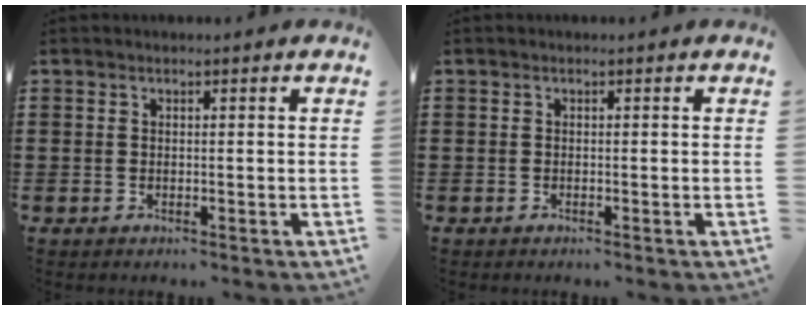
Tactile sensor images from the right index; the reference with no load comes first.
{"total": 0.0}